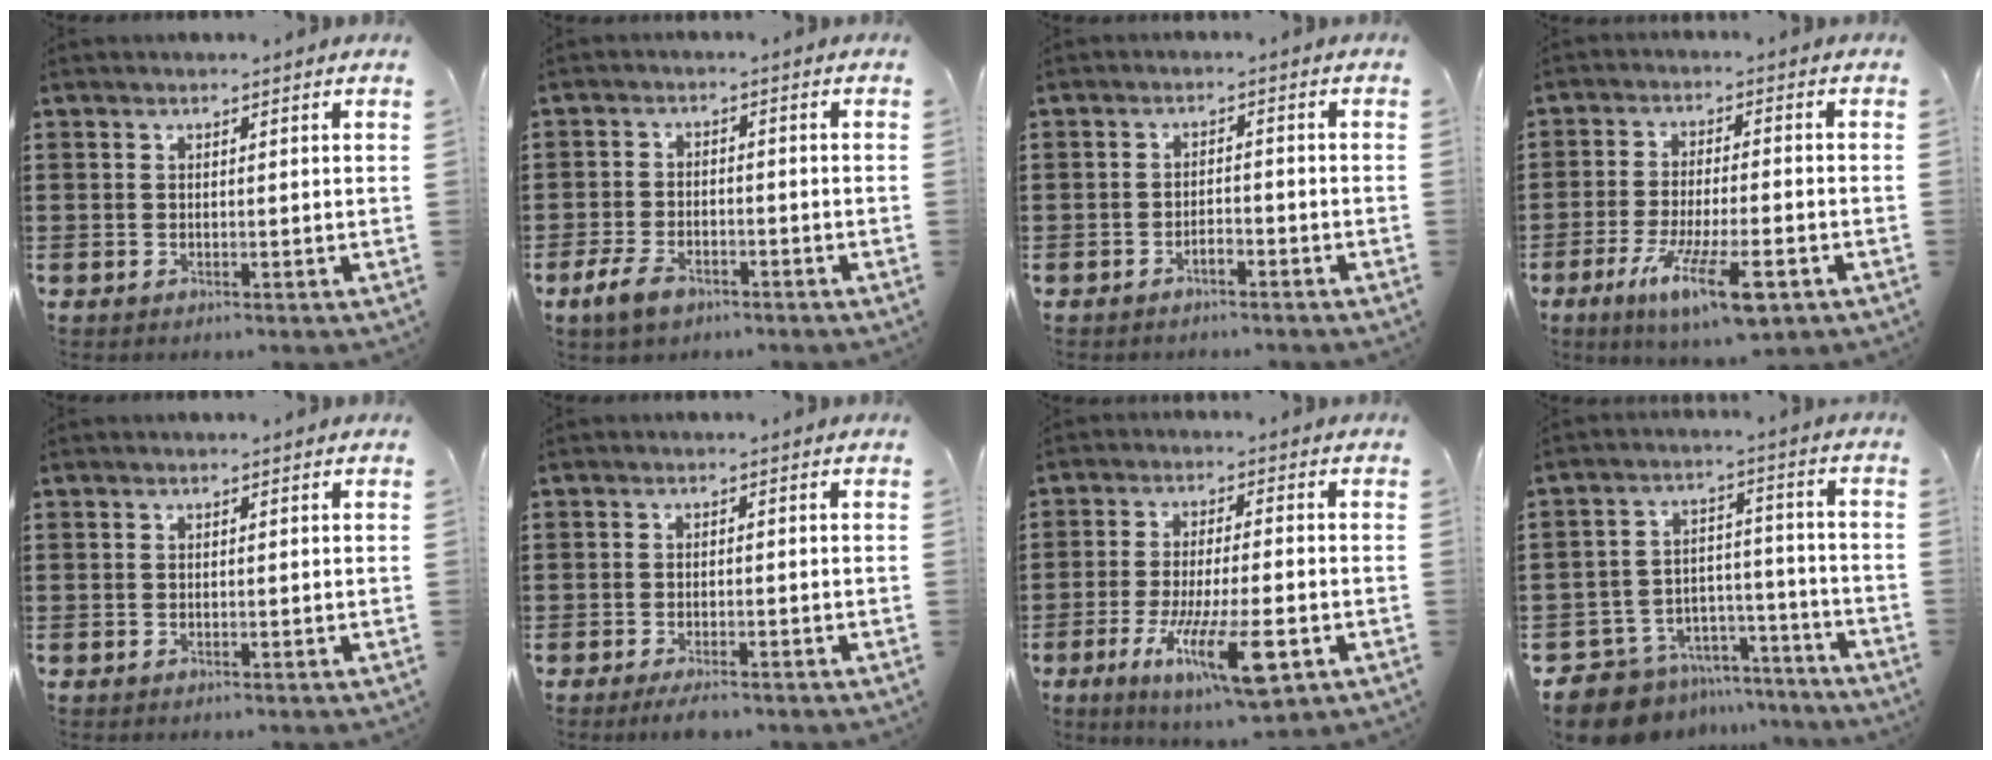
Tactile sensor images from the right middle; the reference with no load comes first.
{"total": 4.2, "force": [-2.8, 2.1, 2.3], "torque": [-0.059, 0.000, -0.056]}
{"total": 2.0, "force": [-1.7, 0.6, 0.8], "torque": [-0.021, 0.001, -0.034]}
{"total": 10.3, "force": [-5.3, 2.4, 8.4], "torque": [-0.161, -0.008, -0.094]}
{"total": 0.0}
{"total": 1.9, "force": [-1.7, 0.3, 0.8], "torque": [-0.023, -0.002, -0.034]}
{"total": 11.4, "force": [-4.8, 2.7, 10.0], "torque": [-0.186, -0.007, -0.081]}
{"total": 9.7, "force": [-9.0, 3.3, 1.6], "torque": [-0.046, 0.027, -0.176]}